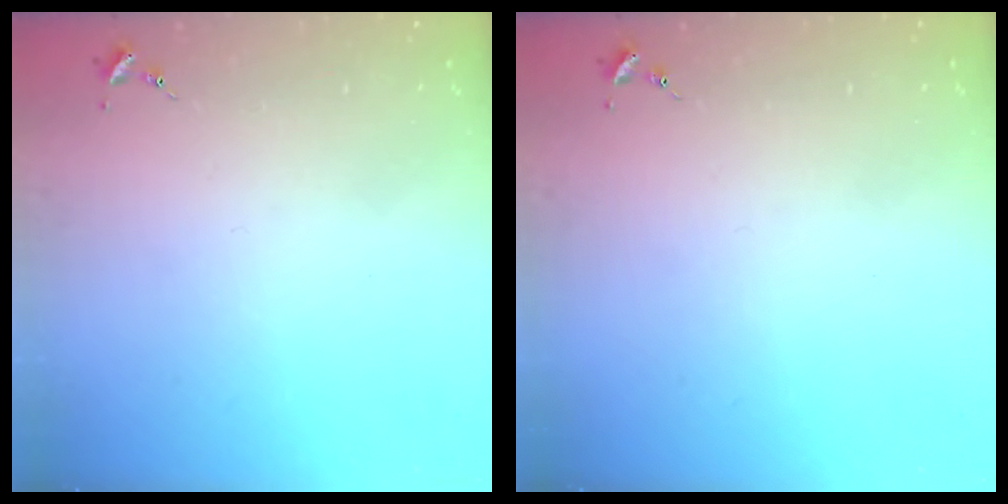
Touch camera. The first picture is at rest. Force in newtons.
{"total": 0.0}